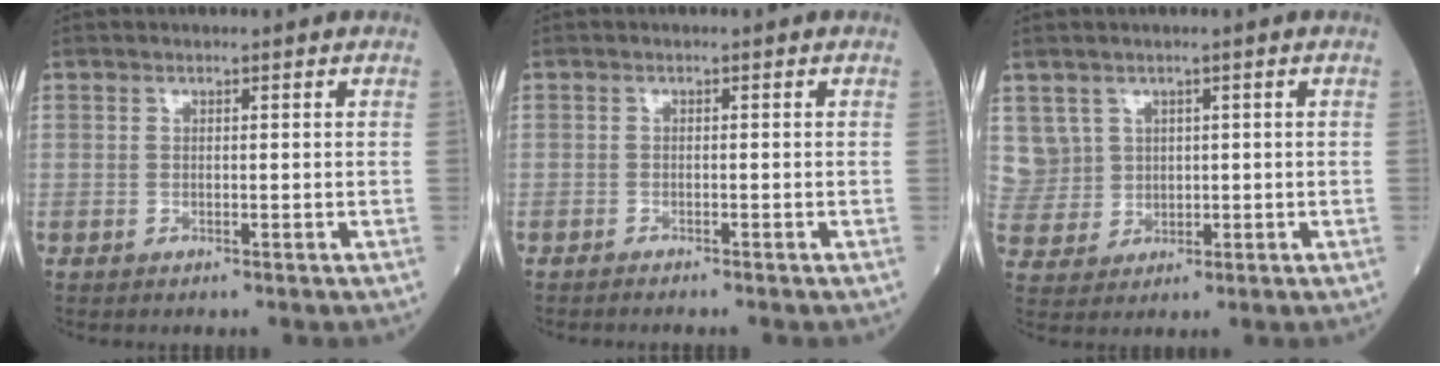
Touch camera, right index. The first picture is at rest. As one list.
[{"total": 1.4, "force": [-1.3, -0.1, 0.6], "torque": [-0.012, 0.000, -0.016]}, {"total": 6.2, "force": [2.4, 5.8, 0.0], "torque": [-0.005, 0.020, 0.062]}]